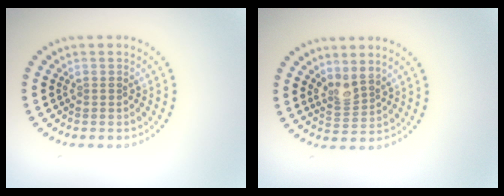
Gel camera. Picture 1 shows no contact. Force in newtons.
{"total": 2.1, "press": 1.6, "slide": 1.3}